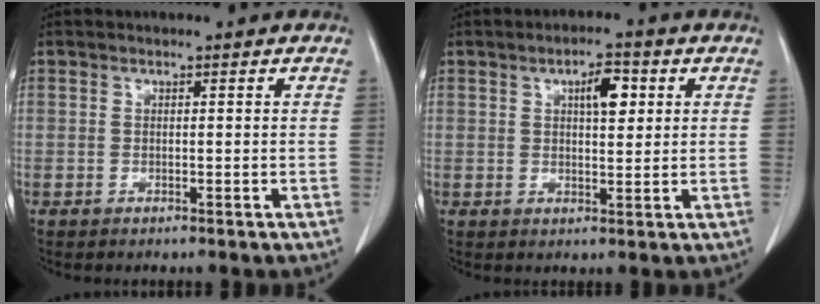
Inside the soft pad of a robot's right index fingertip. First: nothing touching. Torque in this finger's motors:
{"motor_torque": [0.42, 0.41, 0.10, 0.05]}